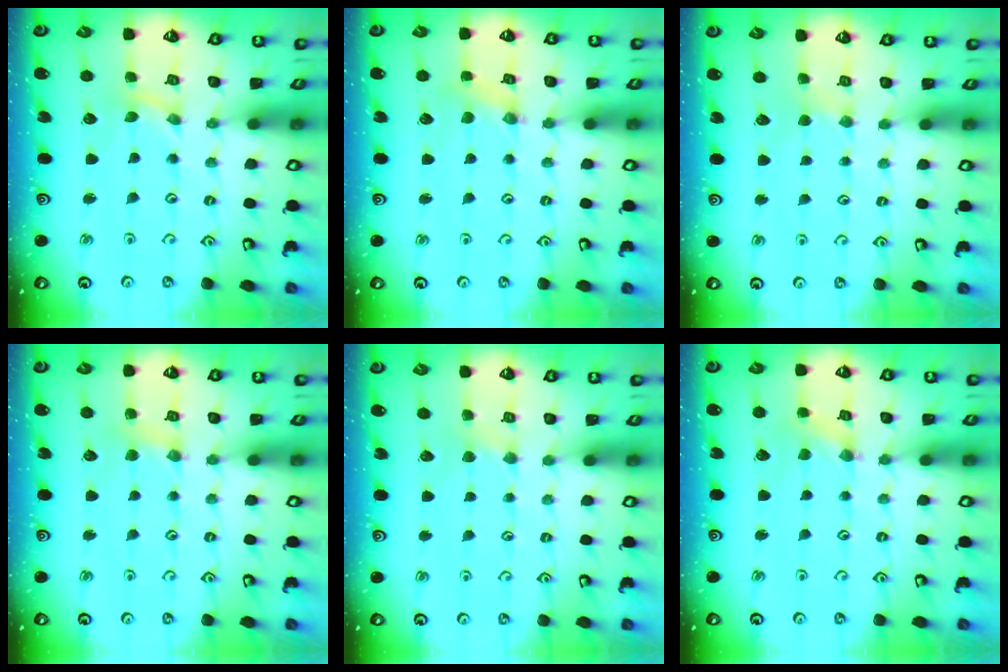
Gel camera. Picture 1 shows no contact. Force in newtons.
{"total": 1.9, "press": 1.9, "slide": 0.3}
{"total": 1.8, "press": 1.8, "slide": 0.3}
{"total": 3.7, "press": 3.7, "slide": 0.6}
{"total": 1.9, "press": 1.9, "slide": 0.4}
{"total": 1.0, "press": 1.0, "slide": 0.1}